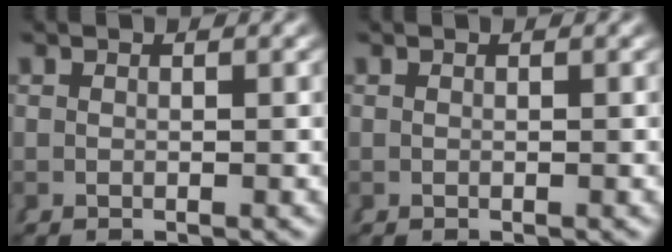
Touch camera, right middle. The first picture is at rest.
{"total": 0.0}